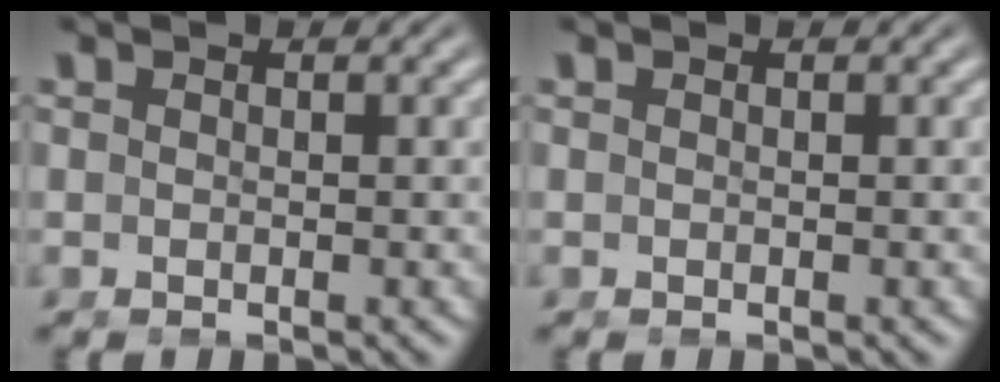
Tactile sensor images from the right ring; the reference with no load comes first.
{"total": 0.0}